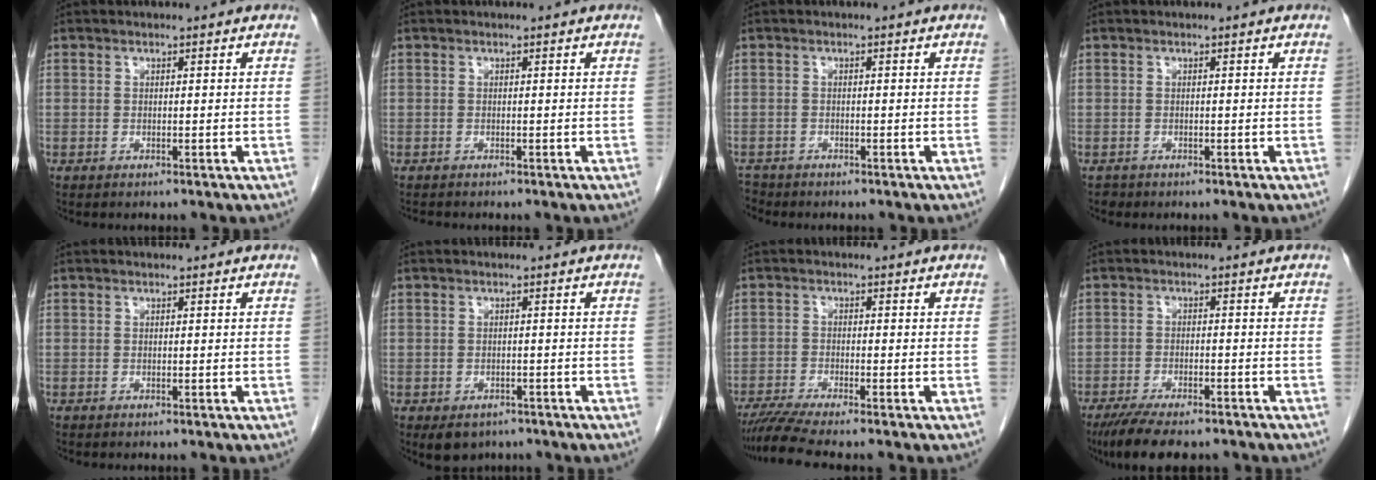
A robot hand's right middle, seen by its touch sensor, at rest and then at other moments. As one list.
[{"total": 0.9, "force": [-0.9, 0.2, 0.2], "torque": [-0.007, -0.002, -0.012]}, {"total": 2.0, "force": [-1.9, 0.6, -0.2], "torque": [-0.001, -0.006, -0.033]}, {"total": 0.6, "force": [-0.5, 0.3, -0.1], "torque": [-0.006, 0.000, -0.011]}, {"total": 0.0}, {"total": 4.4, "force": [-3.2, 2.8, 1.3], "torque": [-0.013, 0.001, -0.041]}, {"total": 5.0, "force": [-4.3, -1.0, 2.3], "torque": [-0.040, -0.016, -0.080]}, {"total": 10.2, "force": [-8.2, 2.7, 5.4], "torque": [-0.082, -0.014, -0.127]}]